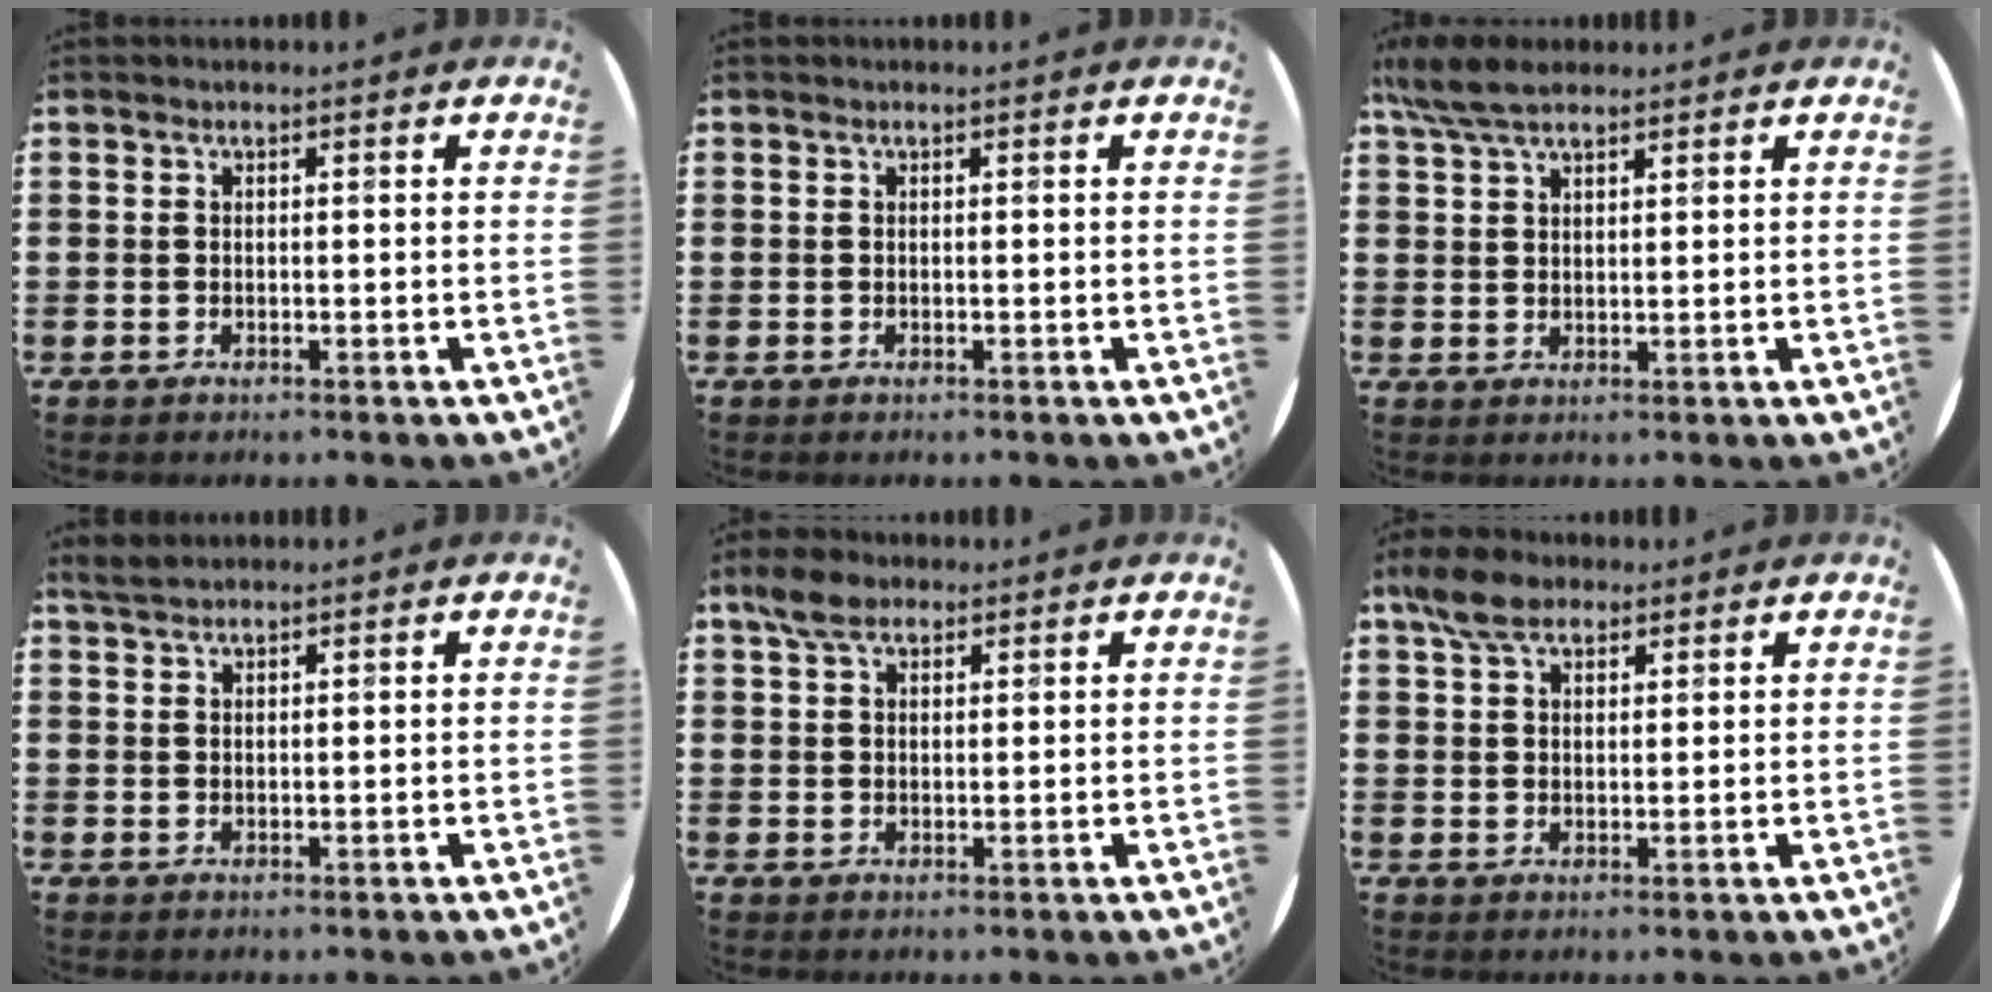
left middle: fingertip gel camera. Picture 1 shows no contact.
{"total": 0.0}
{"total": 5.1, "force": [4.0, 1.4, 2.7], "torque": [-0.063, 0.000, 0.075]}
{"total": 1.8, "force": [1.7, 0.3, 0.5], "torque": [-0.013, 0.004, 0.032]}
{"total": 3.7, "force": [2.7, 1.9, 1.7], "torque": [-0.031, 0.007, 0.049]}
{"total": 5.1, "force": [3.8, 2.5, 2.2], "torque": [-0.046, 0.001, 0.071]}